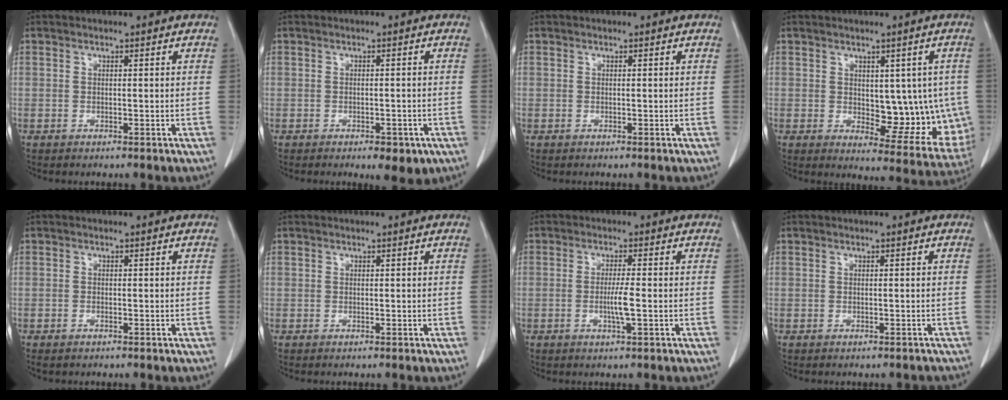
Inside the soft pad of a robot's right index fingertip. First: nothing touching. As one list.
[{"total": 4.2, "force": [-2.4, 1.6, 3.1], "torque": [-0.034, -0.002, -0.023]}, {"total": 0.0}, {"total": 11.0, "force": [0.1, 5.4, 9.6], "torque": [-0.098, -0.002, 0.016]}, {"total": 0.6, "force": [-0.5, 0.2, 0.3], "torque": [-0.012, -0.002, -0.005]}, {"total": 0.0}, {"total": 3.4, "force": [-0.7, -0.1, 3.3], "torque": [-0.065, -0.005, -0.014]}, {"total": 1.0, "force": [-0.9, 0.5, 0.1], "torque": [0.000, 0.004, -0.013]}]